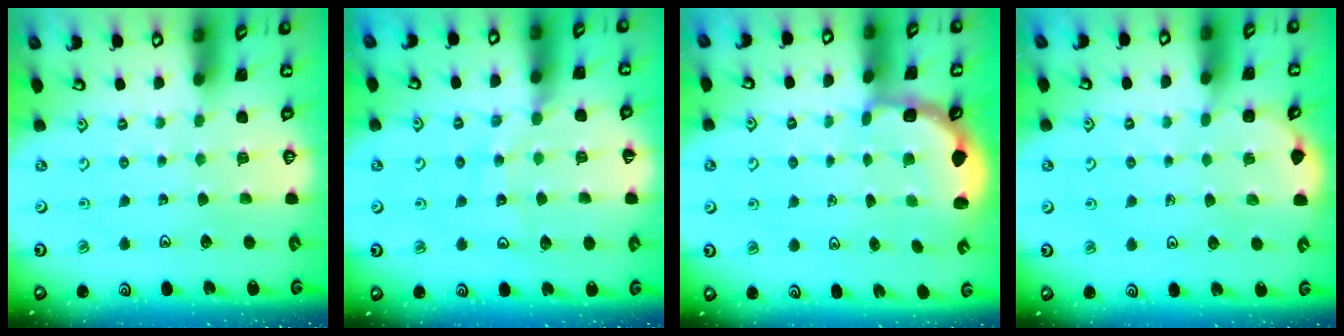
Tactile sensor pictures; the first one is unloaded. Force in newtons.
{"total": 12.2, "press": 12.2, "slide": 1.4}
{"total": 2.8, "press": 2.5, "slide": 1.4}
{"total": 2.6, "press": 2.6, "slide": 0.3}